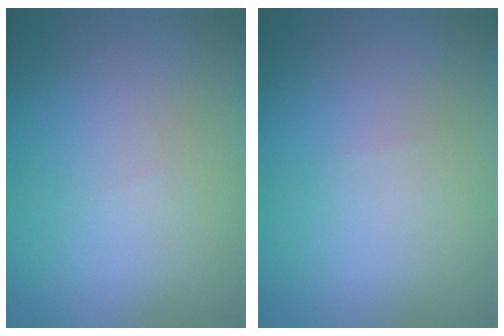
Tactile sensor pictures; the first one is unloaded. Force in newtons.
{"total": 0.0}